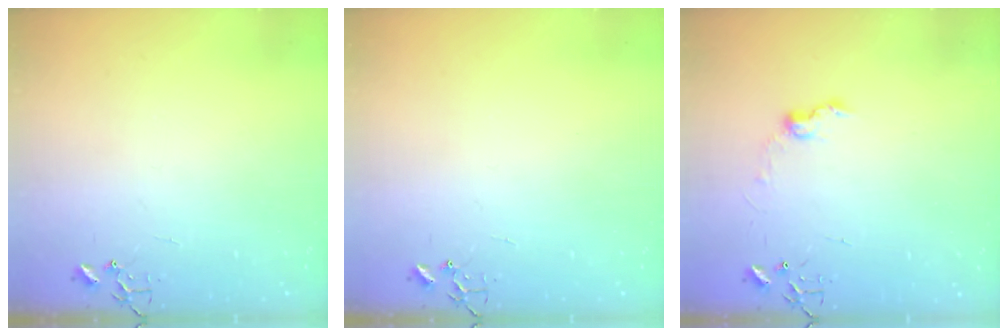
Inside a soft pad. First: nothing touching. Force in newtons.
{"total": 0.0}
{"total": 7.8, "press": 7.8, "slide": 0.8}